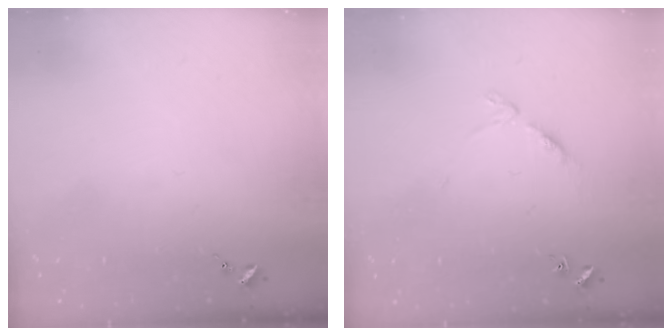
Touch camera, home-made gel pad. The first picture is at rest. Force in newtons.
{"total": 5.5, "press": 5.5, "slide": 0.4}